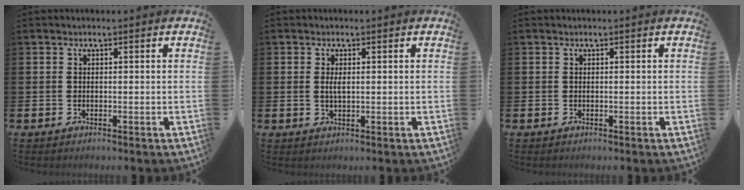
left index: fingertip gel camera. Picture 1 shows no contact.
{"total": 1.7, "force": [0.3, 0.7, 1.6], "torque": [-0.029, 0.003, 0.003]}
{"total": 0.0}